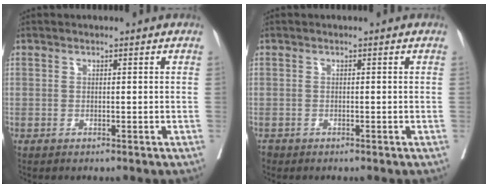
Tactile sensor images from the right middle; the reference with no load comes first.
{"total": 0.5, "force": [-0.4, 0.3, 0.0], "torque": [-0.007, -0.002, -0.007]}